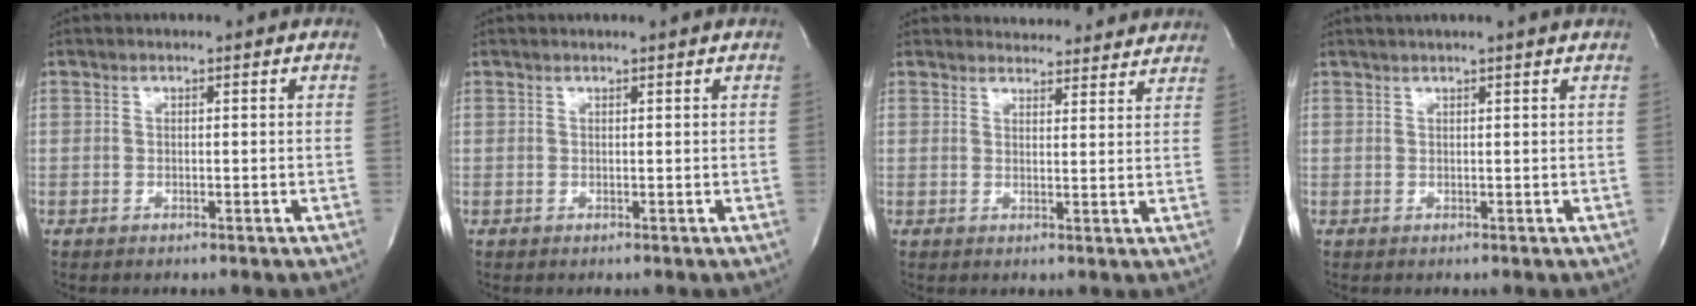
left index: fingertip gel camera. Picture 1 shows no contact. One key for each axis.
{"total": 1.0, "fx": 0.9, "fy": -0.3, "fz": 0.3, "tx": -0.008, "ty": 0.000, "tz": 0.015}
{"total": 10.7, "fx": 10.3, "fy": 2.6, "fz": 1.7, "tx": -0.004, "ty": 0.009, "tz": 0.111}
{"total": 4.5, "fx": 3.9, "fy": -0.8, "fz": 2.2, "tx": -0.027, "ty": 0.026, "tz": 0.051}